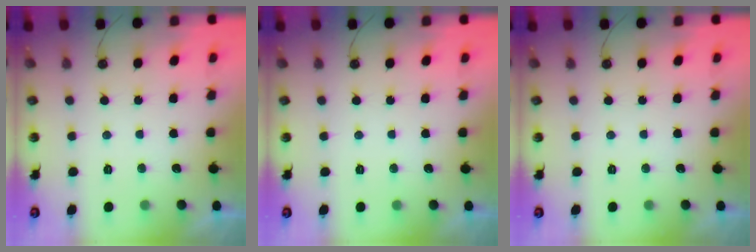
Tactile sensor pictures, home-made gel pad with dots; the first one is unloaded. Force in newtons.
{"total": 0.0}
{"total": 0.0}